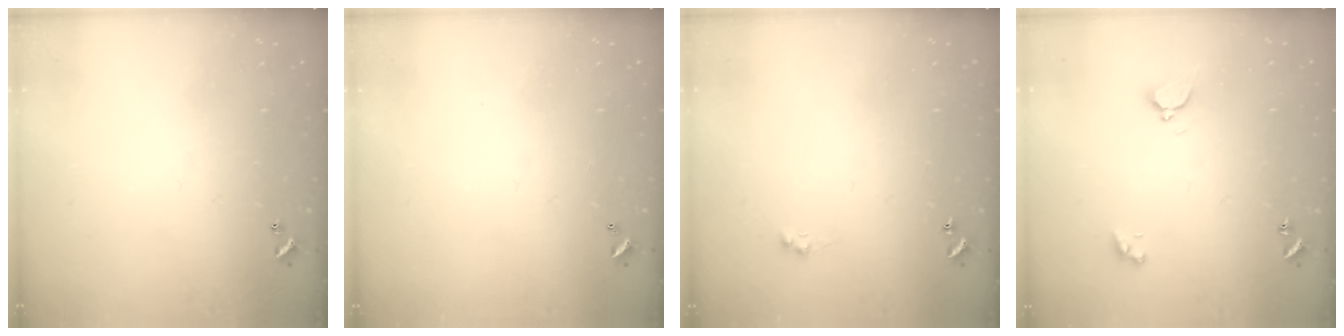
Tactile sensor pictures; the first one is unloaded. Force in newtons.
{"total": 2.7, "press": 2.7, "slide": 0.1}
{"total": 1.0, "press": 0.9, "slide": 0.4}
{"total": 3.0, "press": 3.0, "slide": 0.5}